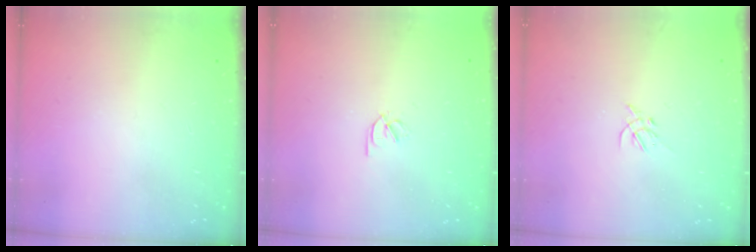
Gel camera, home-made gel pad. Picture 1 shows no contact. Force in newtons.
{"total": 1.8, "press": 1.7, "slide": 0.5}
{"total": 1.4, "press": 1.3, "slide": 0.5}